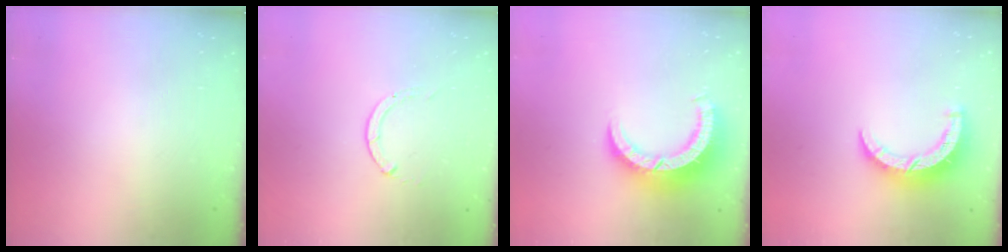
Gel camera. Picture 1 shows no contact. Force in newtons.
{"total": 0.0}
{"total": 10.3, "press": 10.2, "slide": 1.2}
{"total": 7.9, "press": 7.8, "slide": 0.6}